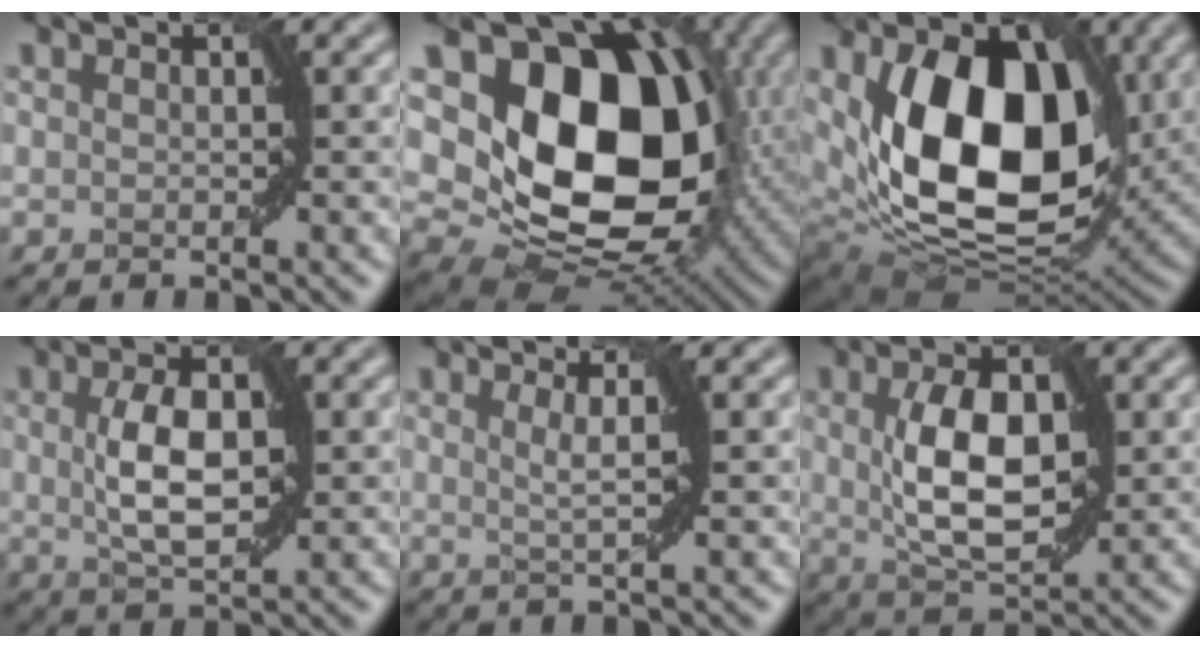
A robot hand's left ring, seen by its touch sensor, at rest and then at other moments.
{"total": 16.1, "force": [2.6, 11.4, 11.1], "torque": [-0.166, -0.005, 0.047]}
{"total": 14.2, "force": [2.6, 9.1, 10.7], "torque": [-0.161, -0.024, 0.046]}
{"total": 4.9, "force": [0.5, 2.3, 4.3], "torque": [-0.086, 0.003, 0.012]}
{"total": 2.1, "force": [0.7, 0.3, 2.0], "torque": [-0.036, -0.002, 0.010]}
{"total": 6.9, "force": [0.6, 3.4, 5.9], "torque": [-0.114, 0.000, 0.016]}